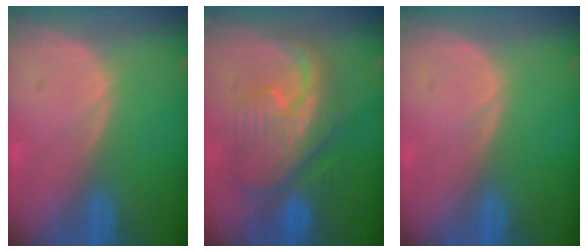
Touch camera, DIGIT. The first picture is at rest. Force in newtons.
{"total": 9.7, "press": 9.7, "slide": 0.8}
{"total": 0.0}